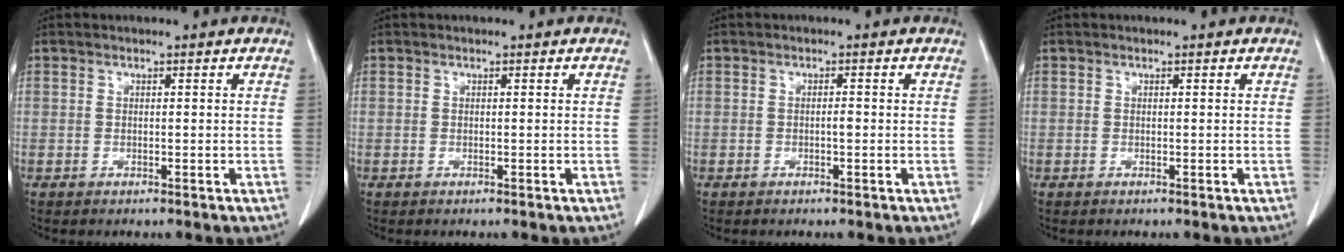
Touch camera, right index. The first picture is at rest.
{"total": 0.0}
{"total": 0.8, "force": [-0.4, 0.1, 0.7], "torque": [-0.011, 0.002, -0.007]}
{"total": 0.0}